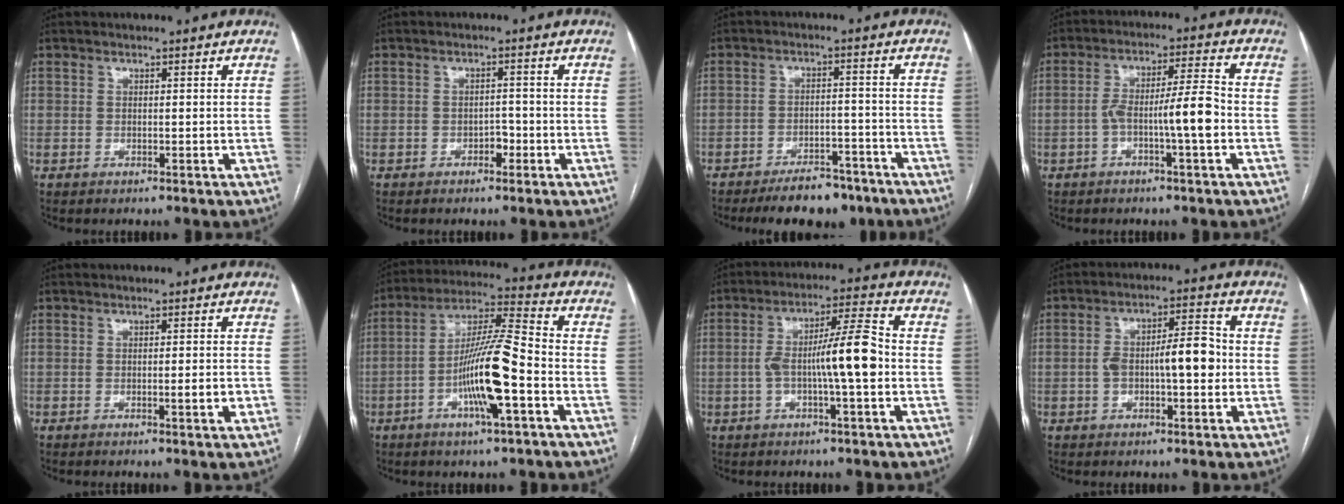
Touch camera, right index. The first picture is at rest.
{"total": 1.9, "force": [-1.0, 1.1, 1.1], "torque": [-0.012, 0.006, -0.016]}
{"total": 8.9, "force": [-7.1, 3.6, 4.1], "torque": [-0.052, 0.005, -0.111]}
{"total": 8.0, "force": [-2.3, 0.1, 7.6], "torque": [-0.135, 0.017, -0.039]}
{"total": 2.3, "force": [-0.6, 0.0, 2.2], "torque": [-0.035, -0.003, -0.009]}
{"total": 13.5, "force": [-4.2, 0.8, 12.8], "torque": [-0.240, 0.005, -0.078]}
{"total": 9.9, "force": [-1.4, 0.6, 9.8], "torque": [-0.169, 0.020, -0.030]}
{"total": 8.6, "force": [-0.7, 2.6, 8.1], "torque": [-0.143, 0.022, -0.010]}